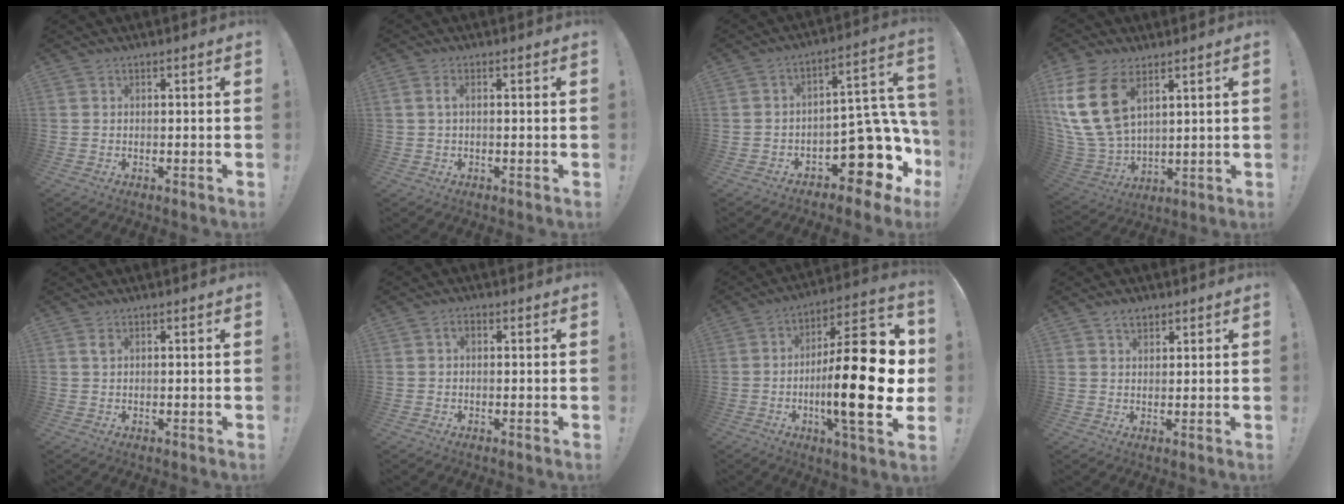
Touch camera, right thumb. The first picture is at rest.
{"total": 2.3, "force": [0.2, 1.0, 2.1], "torque": [-0.037, 0.007, 0.004]}
{"total": 15.6, "force": [-6.8, 8.4, 11.2], "torque": [-0.115, 0.038, -0.098]}
{"total": 16.5, "force": [7.2, 10.2, 10.8], "torque": [-0.239, -0.030, 0.136]}
{"total": 1.1, "force": [0.5, 0.5, 0.8], "torque": [-0.014, 0.000, 0.009]}
{"total": 1.6, "force": [-0.2, 1.0, 1.2], "torque": [-0.024, 0.006, -0.004]}
{"total": 26.7, "force": [-3.2, 7.3, 25.5], "torque": [-0.408, 0.016, -0.050]}
{"total": 3.1, "force": [2.1, 1.8, 1.5], "torque": [-0.025, -0.005, 0.038]}